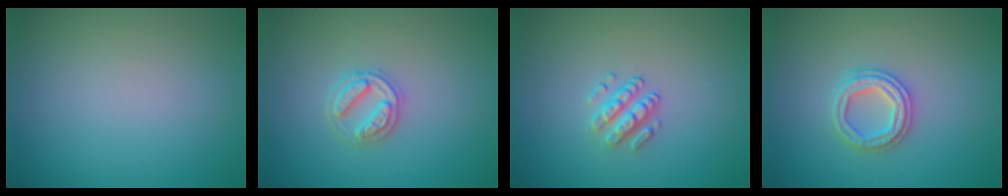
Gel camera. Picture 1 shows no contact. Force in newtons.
{"total": 2.6, "press": 2.5, "slide": 0.5}
{"total": 2.0, "press": 1.6, "slide": 1.3}
{"total": 2.6, "press": 2.6, "slide": 0.5}